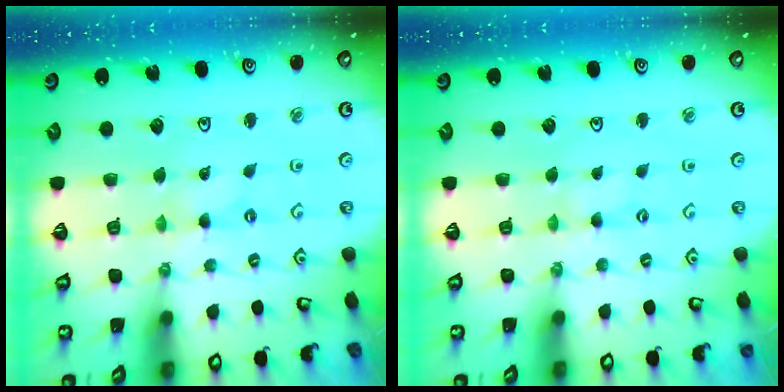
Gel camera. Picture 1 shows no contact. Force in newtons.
{"total": 0.0}